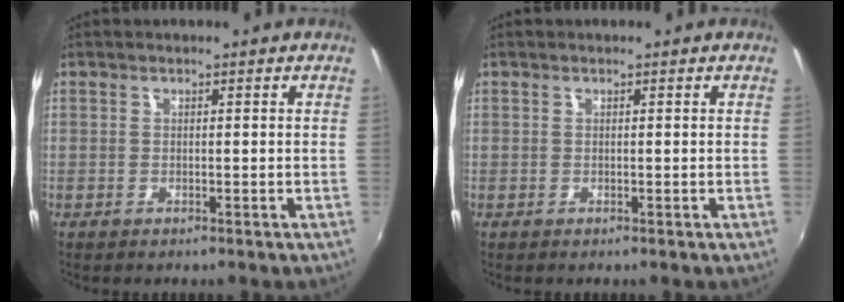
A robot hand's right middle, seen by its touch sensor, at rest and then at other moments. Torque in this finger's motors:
{"motor_torque": [-0.03, -0.03, 0.00, 0.00]}